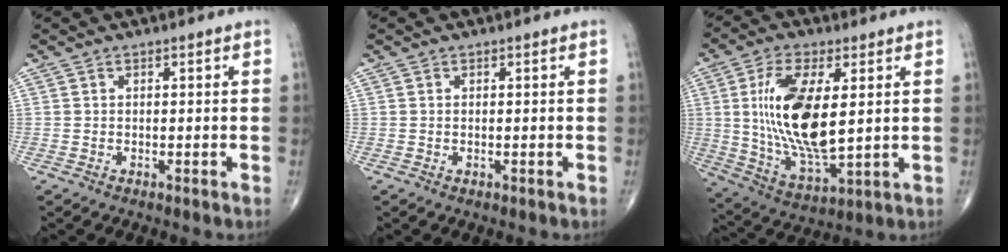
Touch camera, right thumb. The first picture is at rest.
{"total": 0.0}
{"total": 17.7, "force": [2.5, 7.5, 15.8], "torque": [-0.302, -0.021, 0.054]}